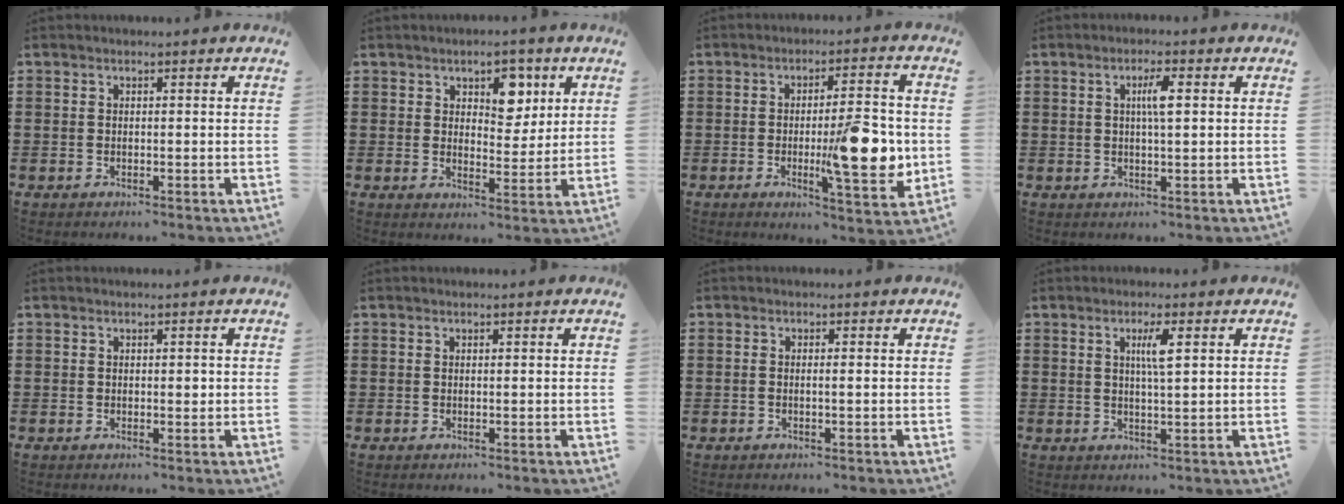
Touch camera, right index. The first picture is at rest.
{"total": 5.8, "force": [3.3, 3.6, 3.1], "torque": [-0.045, 0.002, 0.051]}
{"total": 12.7, "force": [-1.4, 3.3, 12.2], "torque": [-0.167, -0.008, -0.020]}
{"total": 3.2, "force": [0.7, 0.6, 3.1], "torque": [-0.062, 0.005, 0.008]}
{"total": 1.1, "force": [0.2, 0.7, 0.8], "torque": [-0.016, 0.006, 0.003]}
{"total": 0.0}
{"total": 0.8, "force": [-0.2, 0.1, 0.8], "torque": [-0.015, -0.003, -0.004]}
{"total": 3.3, "force": [1.1, 0.3, 3.1], "torque": [-0.064, 0.002, 0.015]}